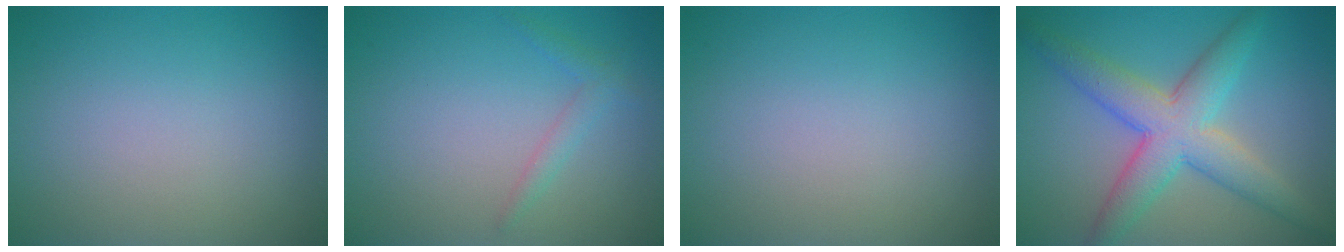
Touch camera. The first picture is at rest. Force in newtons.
{"total": 1.4, "press": 1.4, "slide": 0.1}
{"total": 0.0}
{"total": 6.5, "press": 6.5, "slide": 0.2}